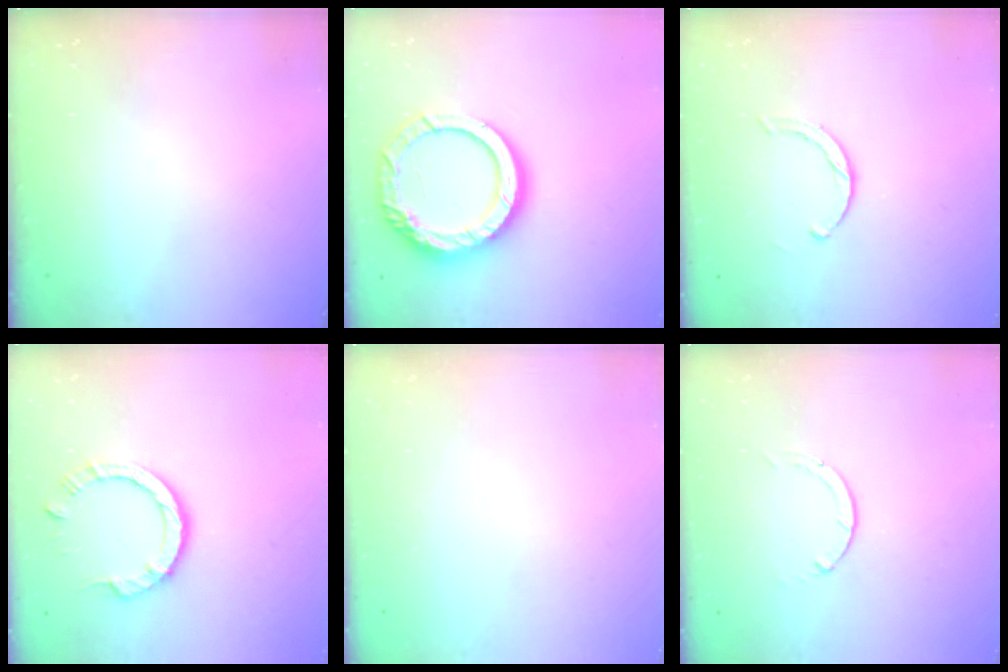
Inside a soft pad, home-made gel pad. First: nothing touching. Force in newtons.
{"total": 17.4, "press": 17.3, "slide": 1.6}
{"total": 2.8, "press": 2.7, "slide": 0.3}
{"total": 8.5, "press": 8.4, "slide": 1.0}
{"total": 0.0}
{"total": 0.0}